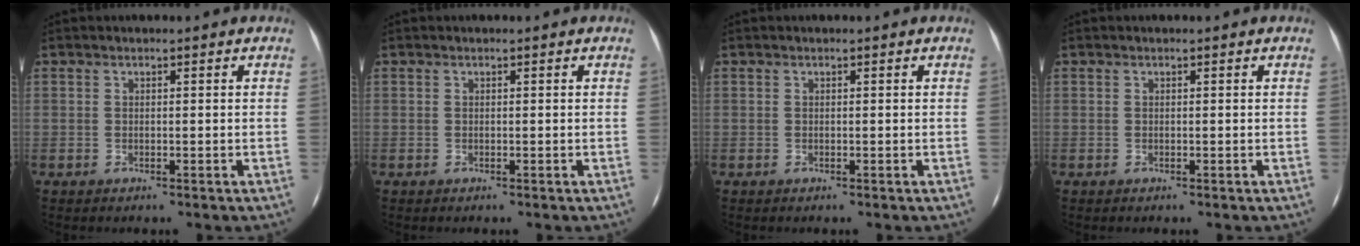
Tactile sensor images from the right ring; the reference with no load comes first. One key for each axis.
{"total": 0.0}
{"total": 0.0}
{"total": 0.0}